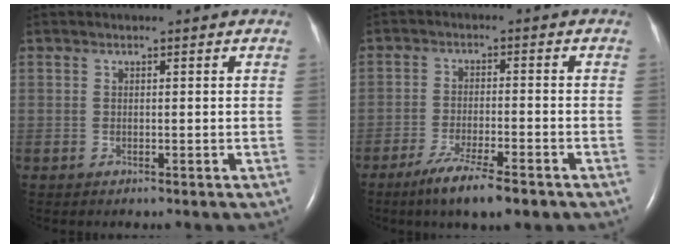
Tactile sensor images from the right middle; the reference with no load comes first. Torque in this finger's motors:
{"motor_torque": [0.36, -0.21, 0.13, 0.06]}